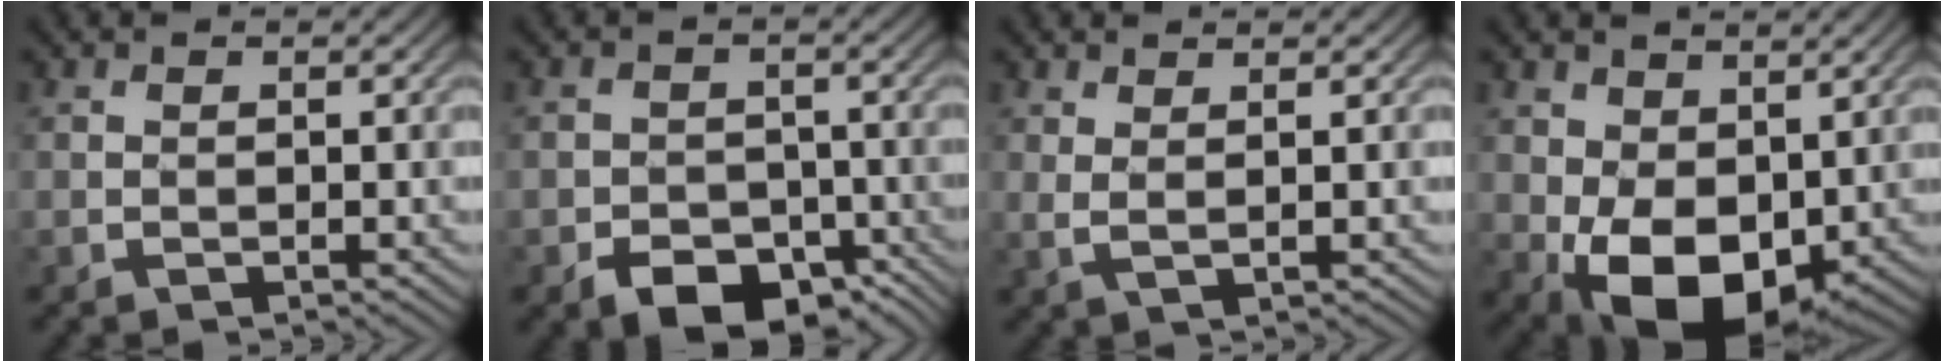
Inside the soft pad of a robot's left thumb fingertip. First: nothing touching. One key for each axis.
{"total": 6.8, "fx": -4.7, "fy": 4.2, "fz": 2.5, "tx": -0.035, "ty": -0.020, "tz": -0.095}
{"total": 1.5, "fx": 1.2, "fy": 0.1, "fz": 0.9, "tx": -0.010, "ty": -0.004, "tz": 0.025}
{"total": 9.0, "fx": -0.3, "fy": 6.4, "fz": 6.2, "tx": -0.126, "ty": -0.015, "tz": -0.011}